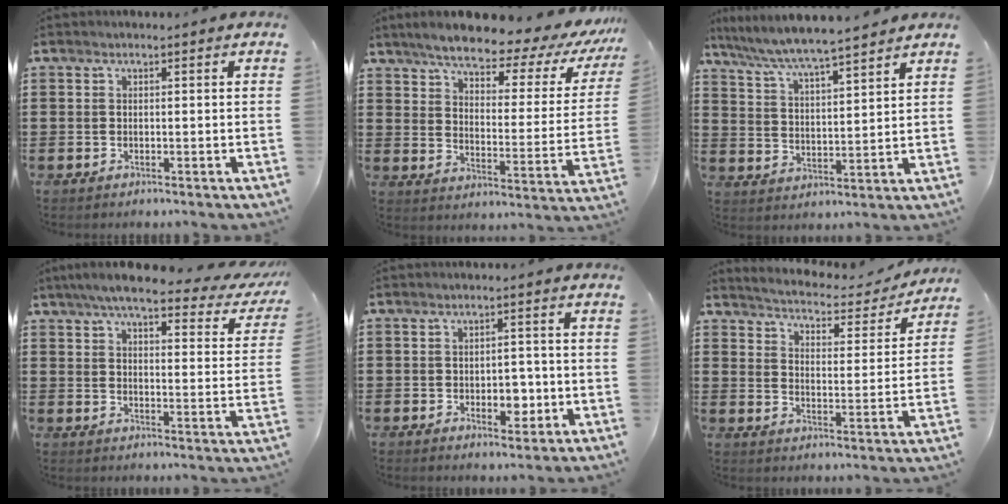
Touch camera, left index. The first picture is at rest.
{"total": 6.8, "force": [5.8, 1.1, 3.5], "torque": [-0.080, -0.043, 0.089]}
{"total": 5.8, "force": [5.4, -0.3, 2.1], "torque": [-0.065, -0.035, 0.090]}
{"total": 7.0, "force": [5.6, 0.5, 4.1], "torque": [-0.093, -0.029, 0.094]}
{"total": 4.3, "force": [-1.2, 2.4, 3.4], "torque": [-0.053, 0.003, -0.023]}
{"total": 3.3, "force": [3.3, 0.0, 0.6], "torque": [-0.036, -0.031, 0.047]}